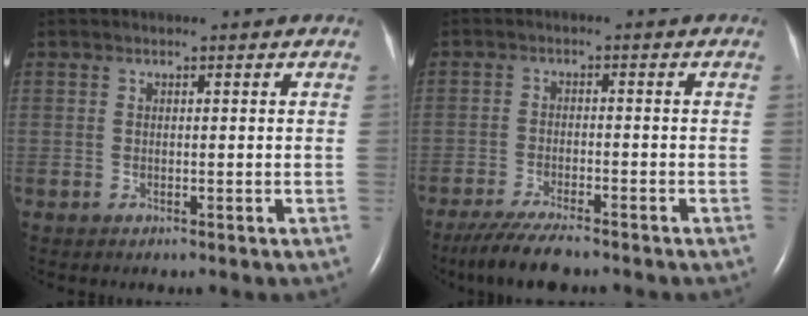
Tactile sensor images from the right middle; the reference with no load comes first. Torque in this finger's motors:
{"motor_torque": [1.08, -1.06, 0.26, 0.21]}